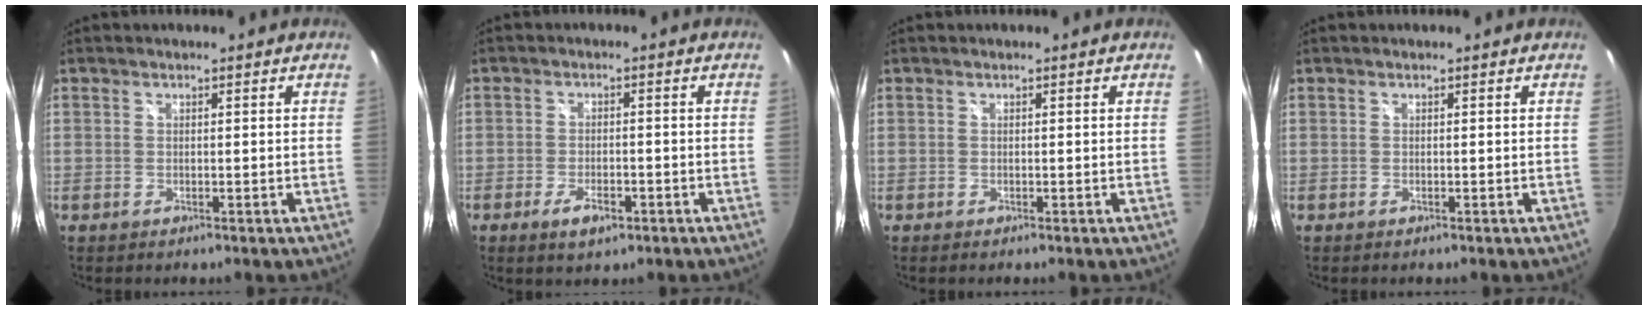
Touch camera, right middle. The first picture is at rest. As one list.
[{"total": 4.4, "force": [-2.4, 1.8, 3.3], "torque": [-0.073, -0.007, -0.040]}, {"total": 0.0}, {"total": 0.0}]